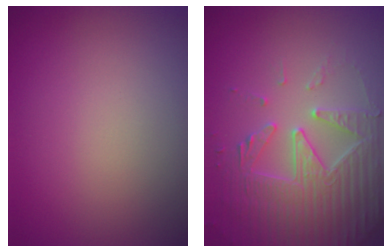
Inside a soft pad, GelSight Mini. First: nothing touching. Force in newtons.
{"total": 4.8, "press": 4.7, "slide": 0.9}